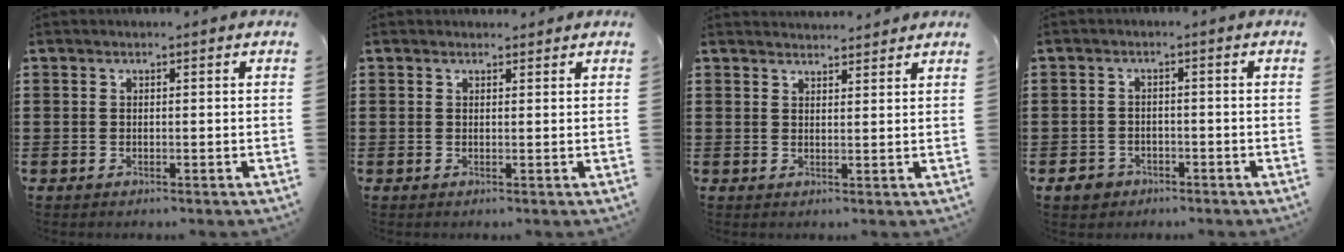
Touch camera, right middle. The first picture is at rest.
{"total": 1.0, "force": [0.9, 0.5, 0.0], "torque": [0.005, -0.001, 0.016]}
{"total": 2.1, "force": [2.1, 0.1, -0.1], "torque": [0.004, -0.002, 0.040]}
{"total": 2.3, "force": [-1.7, 1.4, 0.5], "torque": [-0.022, 0.000, -0.039]}